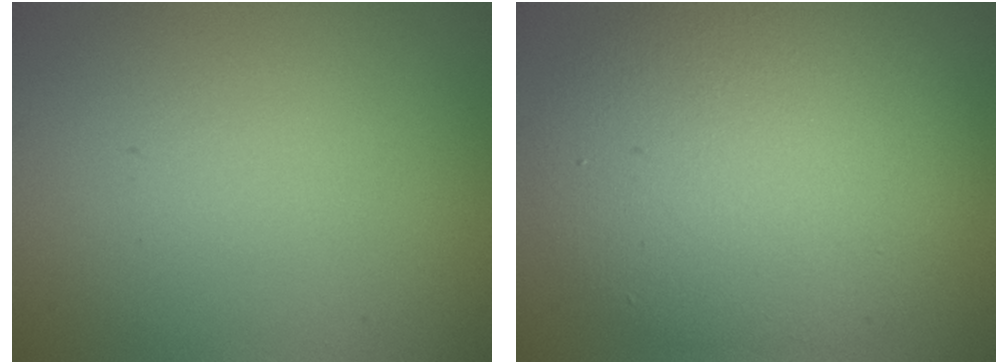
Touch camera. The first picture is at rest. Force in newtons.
{"total": 9.3, "press": 9.3, "slide": 0.6}